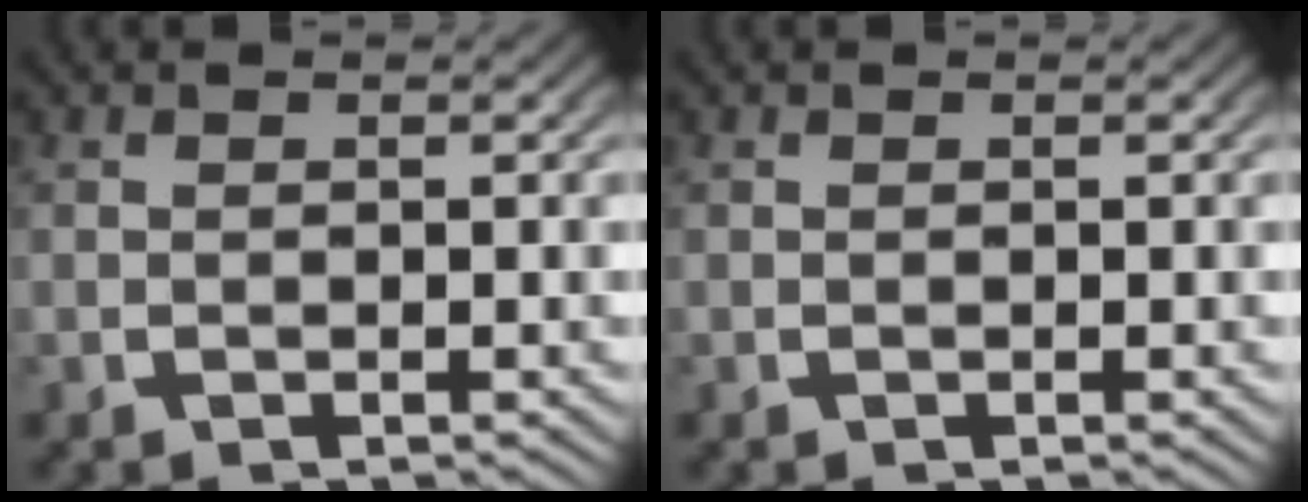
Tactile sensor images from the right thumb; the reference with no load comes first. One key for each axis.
{"total": 0.0}